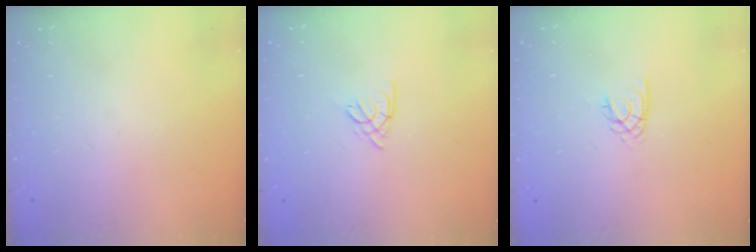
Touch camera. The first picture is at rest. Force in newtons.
{"total": 1.8, "press": 1.7, "slide": 0.5}
{"total": 2.2, "press": 2.2, "slide": 0.4}